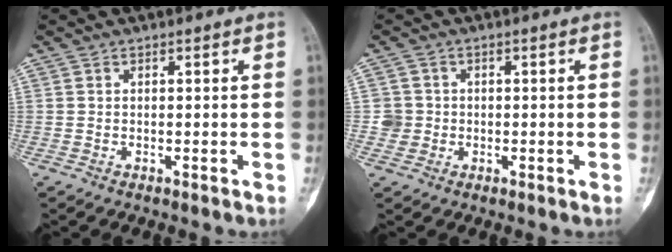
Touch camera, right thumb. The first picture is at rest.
{"total": 2.9, "force": [-0.2, 2.9, 0.1], "torque": [0.020, 0.008, -0.005]}